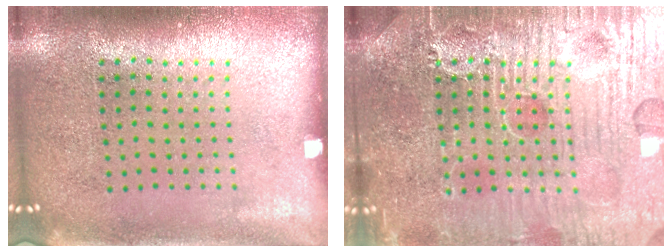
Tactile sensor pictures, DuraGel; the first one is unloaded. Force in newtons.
{"total": 7.9, "press": 7.8, "slide": 0.9}